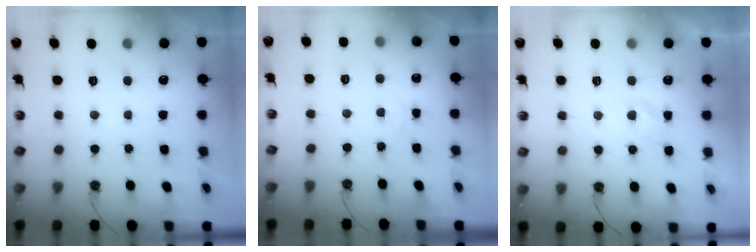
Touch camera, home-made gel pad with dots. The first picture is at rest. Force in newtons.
{"total": 4.7, "press": 4.6, "slide": 0.7}
{"total": 5.0, "press": 4.9, "slide": 0.7}